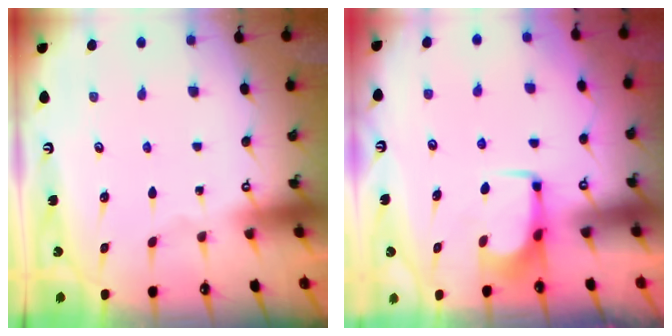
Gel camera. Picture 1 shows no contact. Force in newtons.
{"total": 1.5, "press": 1.4, "slide": 0.5}